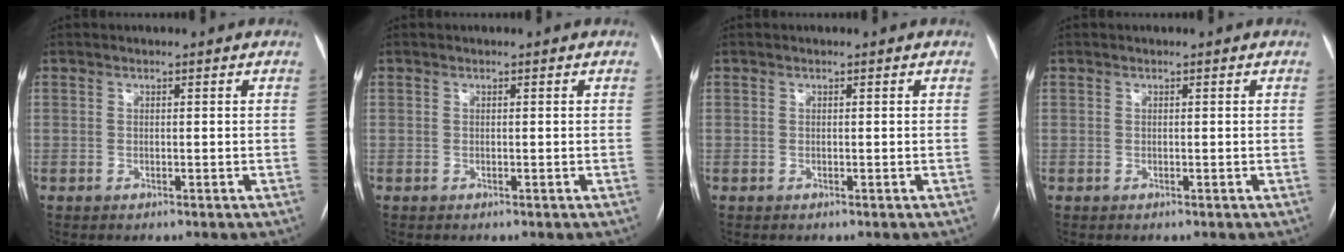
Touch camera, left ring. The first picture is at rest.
{"total": 0.0}
{"total": 0.0}
{"total": 0.0}